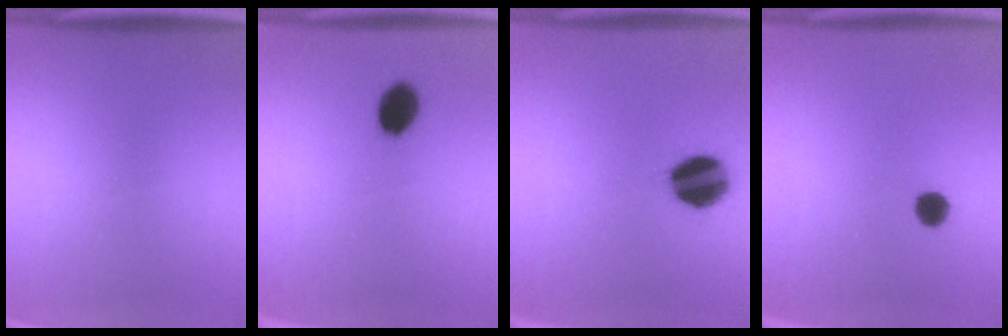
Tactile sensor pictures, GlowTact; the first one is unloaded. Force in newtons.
{"total": 6.7}
{"total": 14.3}
{"total": 2.8}